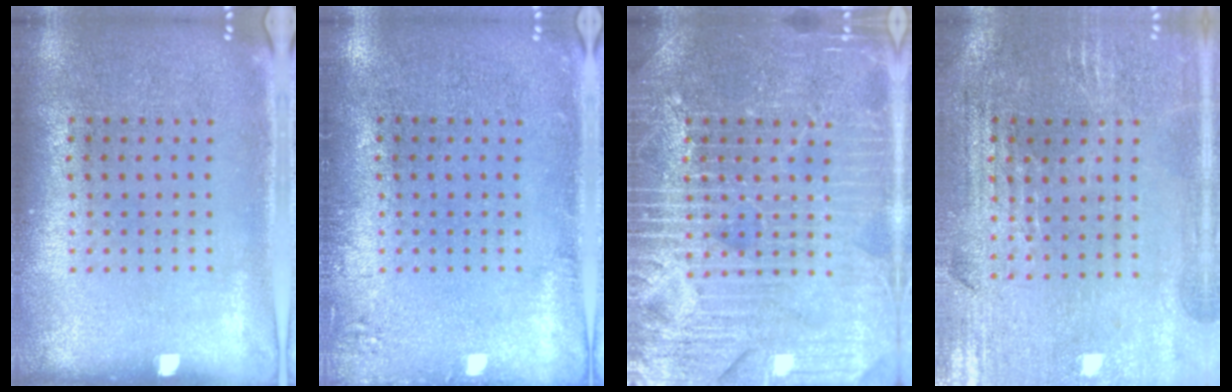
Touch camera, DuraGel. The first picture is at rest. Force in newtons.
{"total": 1.3, "press": 1.2, "slide": 0.3}
{"total": 7.1, "press": 7.1, "slide": 0.9}
{"total": 1.3, "press": 1.3, "slide": 0.3}